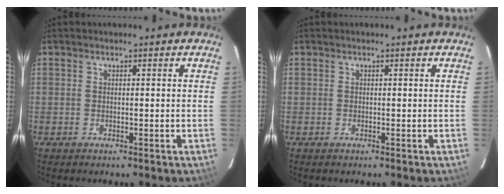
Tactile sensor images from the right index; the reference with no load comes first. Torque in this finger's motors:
{"motor_torque": [0.08, 0.04, 0.03, 0.00]}